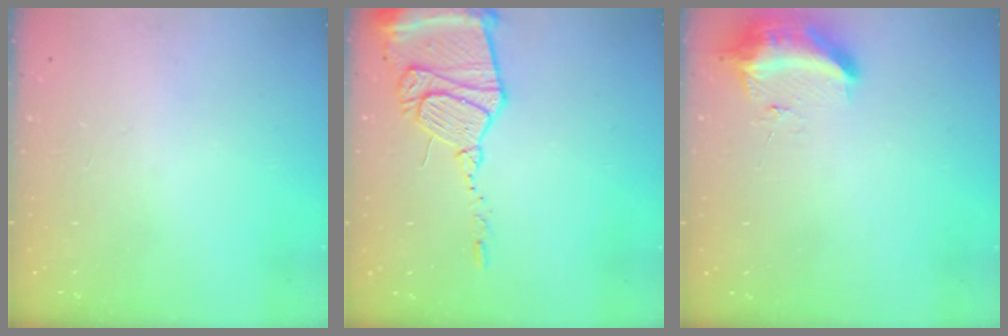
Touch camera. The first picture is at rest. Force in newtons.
{"total": 17.8, "press": 17.7, "slide": 1.5}
{"total": 10.0, "press": 10.0, "slide": 0.4}